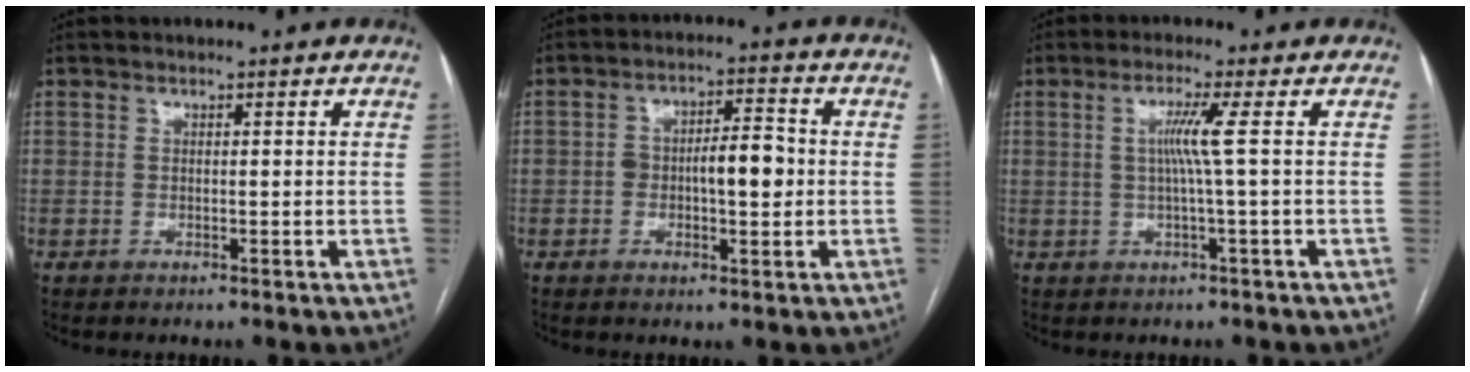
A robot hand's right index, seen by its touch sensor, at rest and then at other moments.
{"total": 6.6, "force": [-0.6, 2.4, 6.2], "torque": [-0.102, 0.018, -0.008]}
{"total": 4.1, "force": [0.4, -1.3, 3.8], "torque": [-0.077, 0.001, 0.009]}